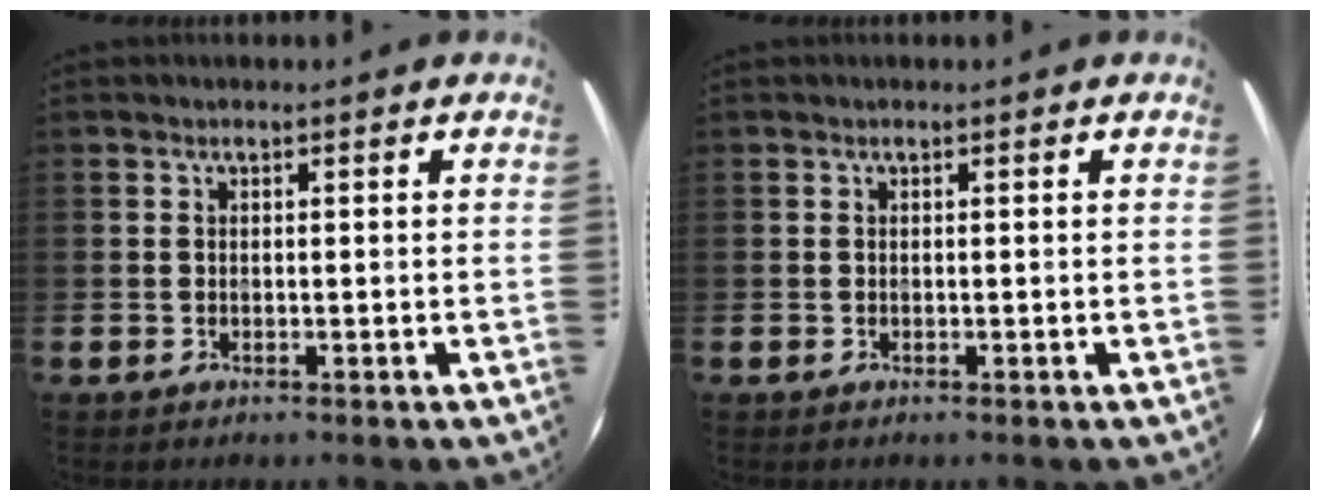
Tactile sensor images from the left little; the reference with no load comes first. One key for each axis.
{"total": 0.0}